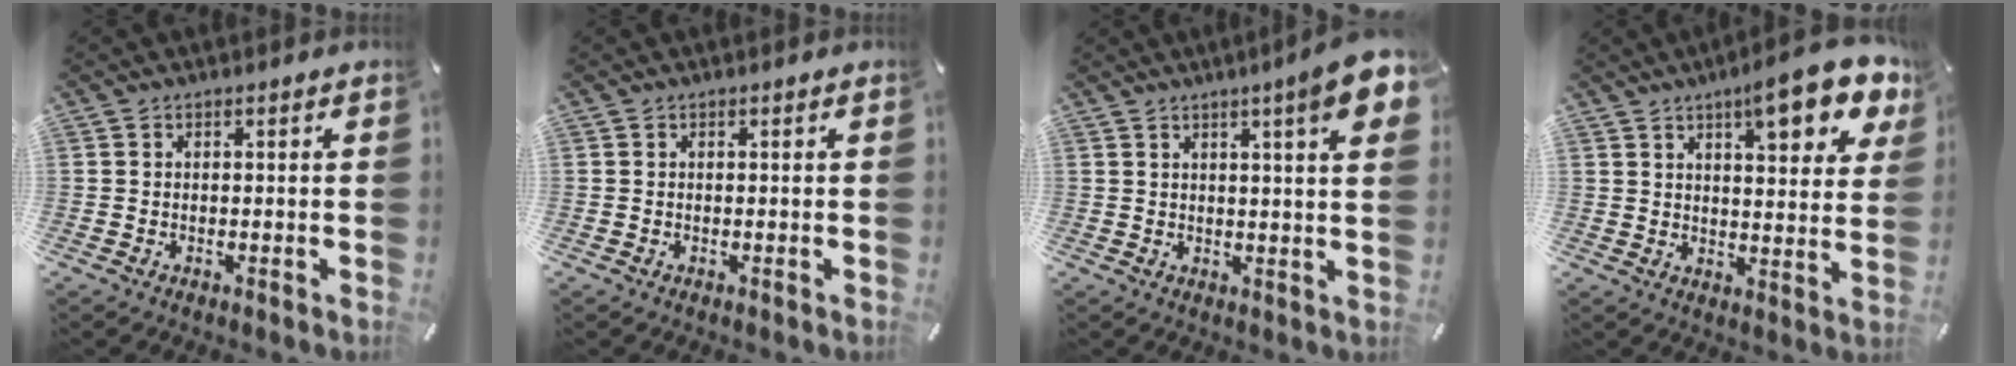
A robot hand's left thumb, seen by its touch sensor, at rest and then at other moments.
{"total": 0.0}
{"total": 8.8, "force": [4.3, 0.5, 7.7], "torque": [-0.117, -0.019, 0.066]}
{"total": 12.8, "force": [8.4, 4.2, 8.8], "torque": [-0.116, -0.047, 0.135]}